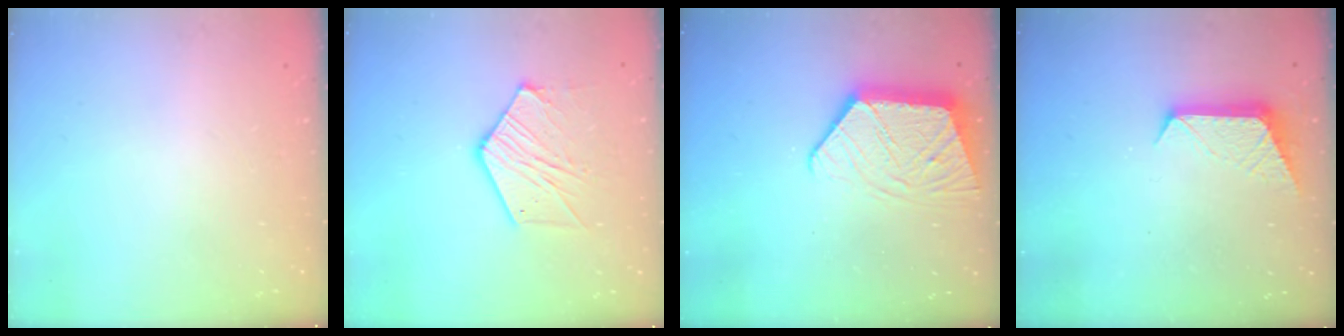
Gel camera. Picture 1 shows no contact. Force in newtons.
{"total": 11.5, "press": 11.5, "slide": 1.1}
{"total": 13.7, "press": 13.6, "slide": 1.0}
{"total": 9.3, "press": 9.3, "slide": 0.5}